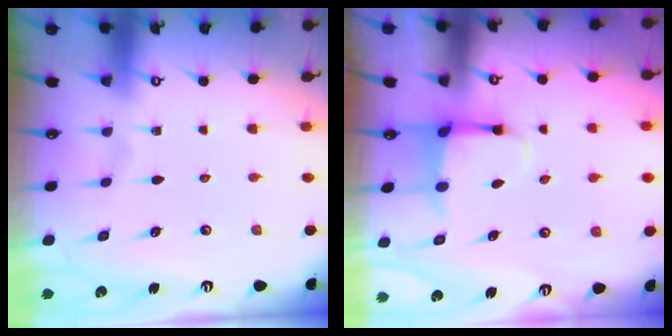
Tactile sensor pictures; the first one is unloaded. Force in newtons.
{"total": 3.8, "press": 3.7, "slide": 1.2}